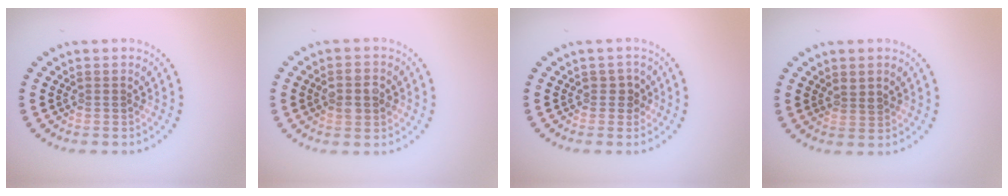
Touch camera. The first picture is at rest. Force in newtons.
{"total": 2.9, "press": 2.9, "slide": 0.2}
{"total": 1.1, "press": 1.0, "slide": 0.6}
{"total": 1.1, "press": 1.0, "slide": 0.4}